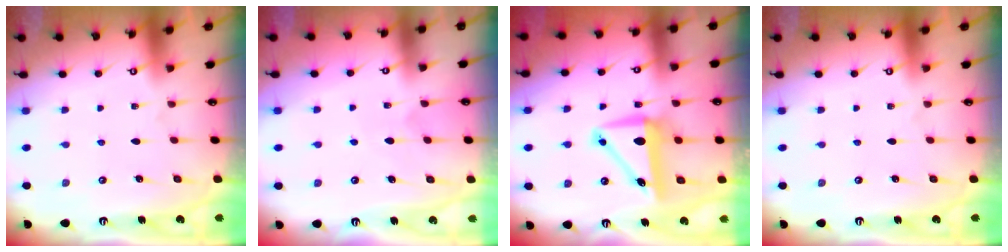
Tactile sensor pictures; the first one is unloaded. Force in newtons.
{"total": 4.3, "press": 4.2, "slide": 0.4}
{"total": 8.7, "press": 8.5, "slide": 1.6}
{"total": 0.0}